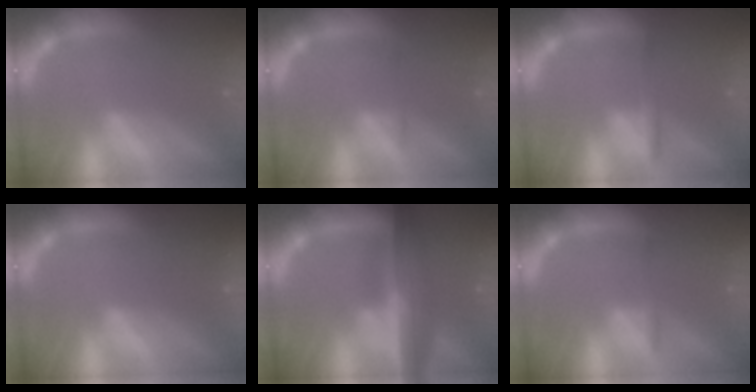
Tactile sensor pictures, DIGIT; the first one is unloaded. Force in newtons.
{"total": 0.9}
{"total": 1.9}
{"total": 10.0}
{"total": 8.5}
{"total": 1.4}